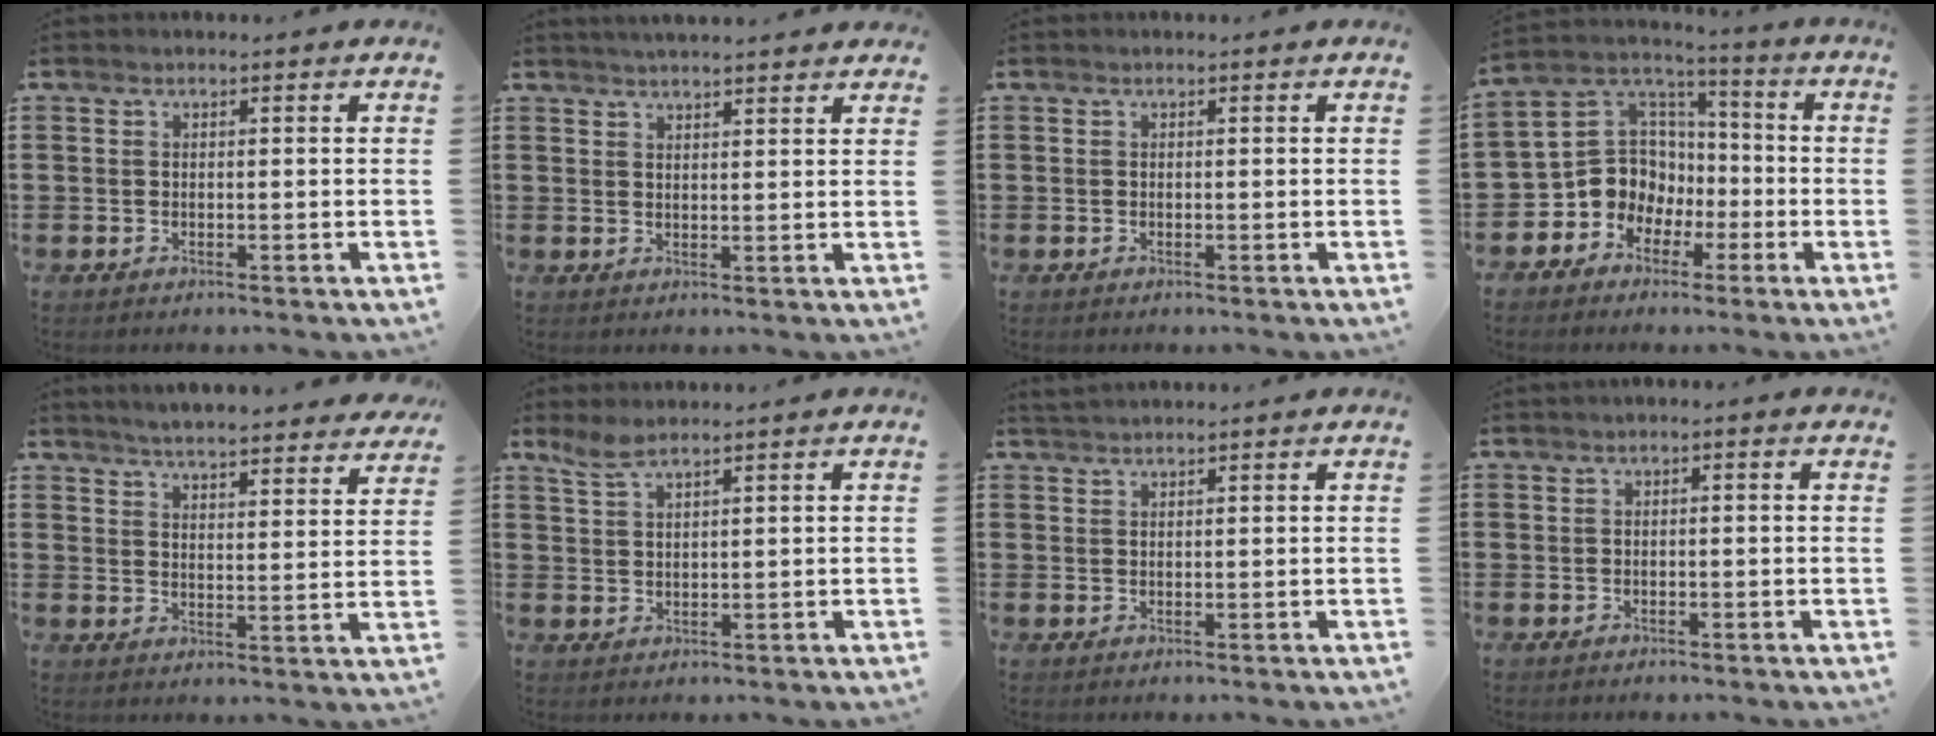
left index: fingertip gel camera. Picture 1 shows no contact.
{"total": 2.3, "force": [2.3, -0.1, 0.4], "torque": [-0.013, -0.003, 0.043]}
{"total": 0.0}
{"total": 9.7, "force": [-2.8, 9.0, 2.4], "torque": [-0.098, -0.001, -0.052]}
{"total": 4.3, "force": [4.2, -0.3, 0.5], "torque": [-0.030, -0.027, 0.072]}
{"total": 3.1, "force": [2.4, 0.7, 1.8], "torque": [-0.042, 0.002, 0.046]}
{"total": 1.3, "force": [1.3, 0.0, 0.2], "torque": [-0.006, 0.001, 0.025]}
{"total": 0.7, "force": [-0.6, 0.2, 0.2], "torque": [-0.006, -0.003, -0.011]}